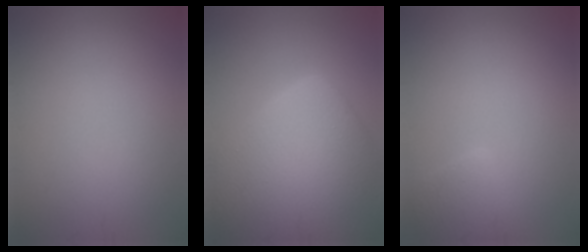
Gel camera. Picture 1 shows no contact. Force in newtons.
{"total": 12.7, "press": 12.7, "slide": 0.6}
{"total": 2.6, "press": 2.6, "slide": 0.2}